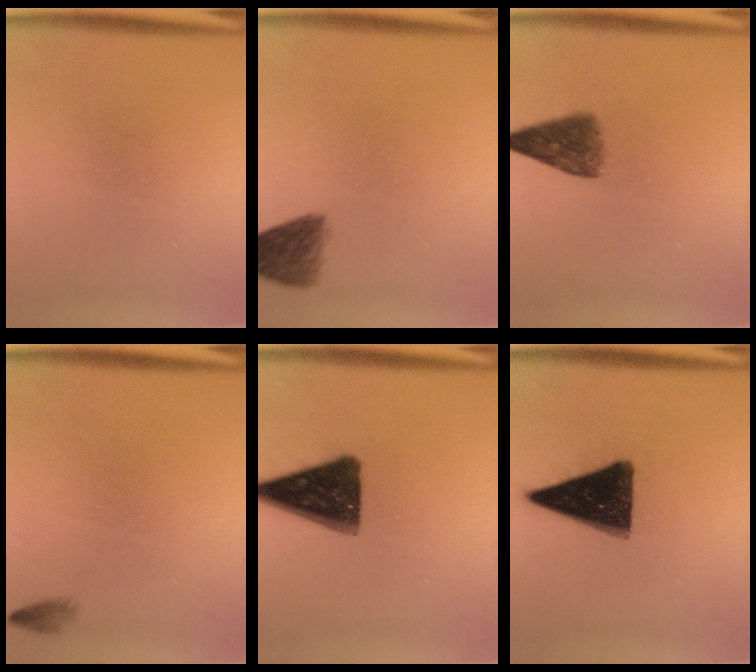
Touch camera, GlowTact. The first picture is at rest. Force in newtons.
{"total": 4.6}
{"total": 5.5}
{"total": 0.8}
{"total": 13.8}
{"total": 14.2}